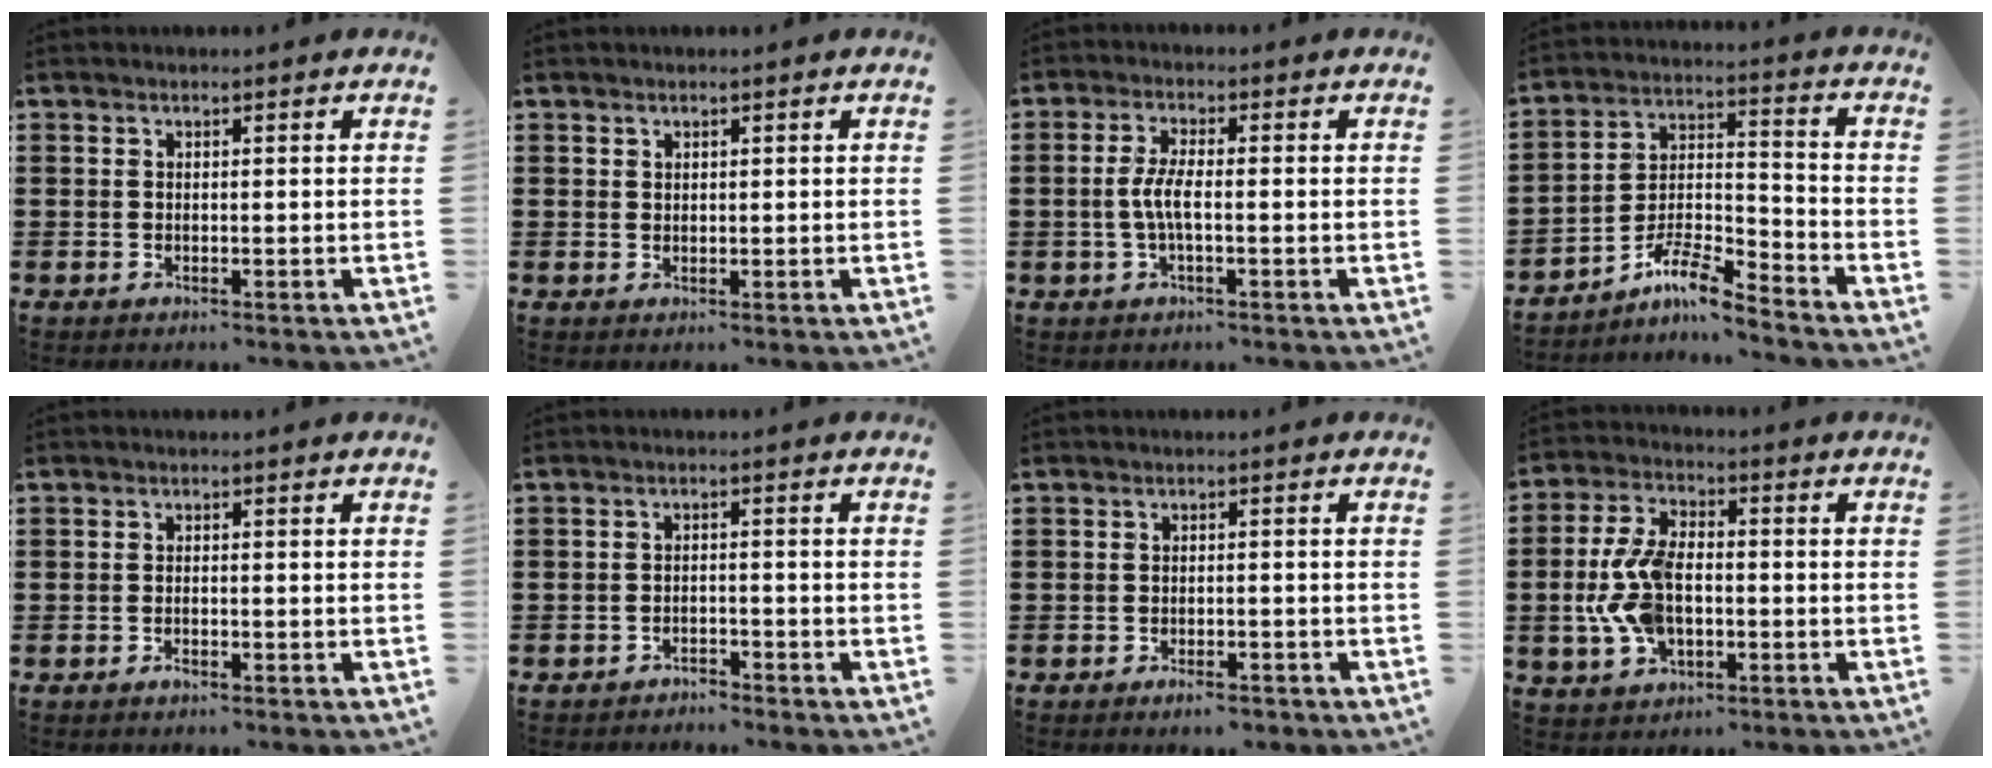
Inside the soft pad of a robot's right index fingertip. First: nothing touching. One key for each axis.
{"total": 0.8, "fx": 0.6, "fy": 0.5, "fz": 0.2, "tx": -0.004, "ty": 0.001, "tz": 0.013}
{"total": 4.0, "fx": -0.8, "fy": 0.8, "fz": 3.9, "tx": -0.099, "ty": -0.007, "tz": -0.025}
{"total": 7.9, "fx": -6.8, "fy": 1.1, "fz": 3.8, "tx": -0.087, "ty": 0.000, "tz": -0.135}
{"total": 0.9, "fx": -0.6, "fy": 0.1, "fz": 0.7, "tx": -0.015, "ty": -0.007, "tz": -0.009}
{"total": 2.0, "fx": -2.0, "fy": 0.1, "fz": 0.0, "tx": -0.007, "ty": -0.002, "tz": -0.042}
{"total": 1.9, "fx": -1.6, "fy": 0.3, "fz": 0.9, "tx": -0.018, "ty": -0.001, "tz": -0.030}
{"total": 10.1, "fx": -1.4, "fy": 5.6, "fz": 8.3, "tx": -0.200, "ty": -0.001, "tz": -0.031}